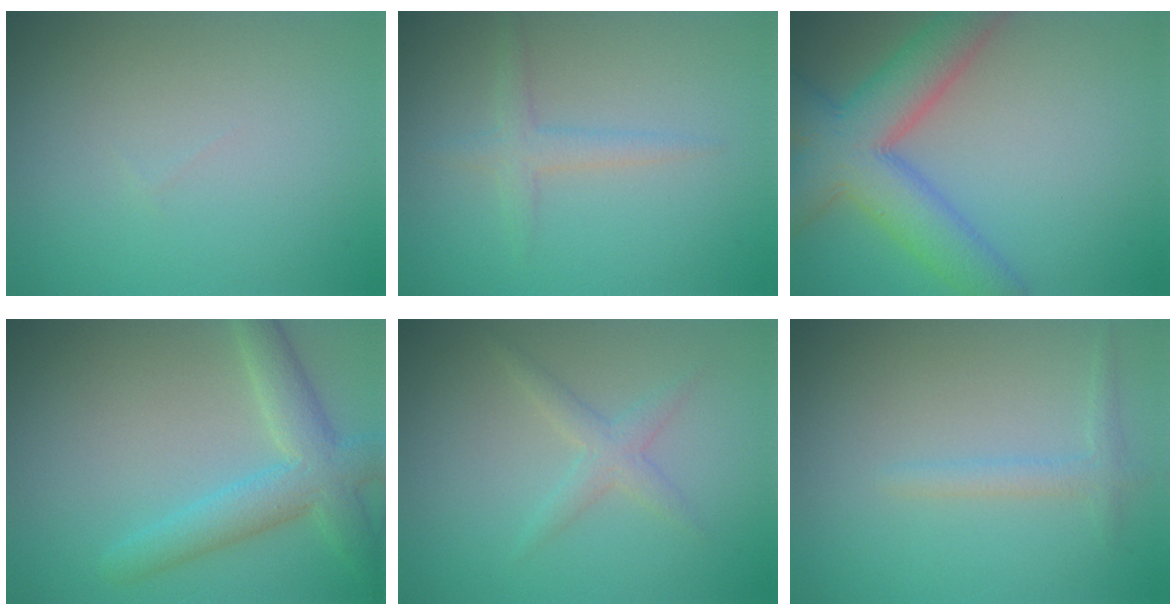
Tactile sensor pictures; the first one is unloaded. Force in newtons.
{"total": 1.9, "press": 1.9, "slide": 0.1}
{"total": 8.4, "press": 8.4, "slide": 0.3}
{"total": 5.0, "press": 5.0, "slide": 0.2}
{"total": 1.8, "press": 1.8, "slide": 0.1}
{"total": 1.5, "press": 1.5, "slide": 0.2}